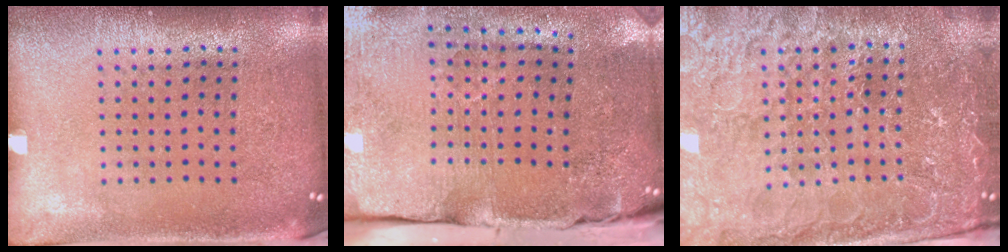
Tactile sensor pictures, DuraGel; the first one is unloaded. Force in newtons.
{"total": 4.7, "press": 3.9, "slide": 2.6}
{"total": 4.6, "press": 4.3, "slide": 1.4}